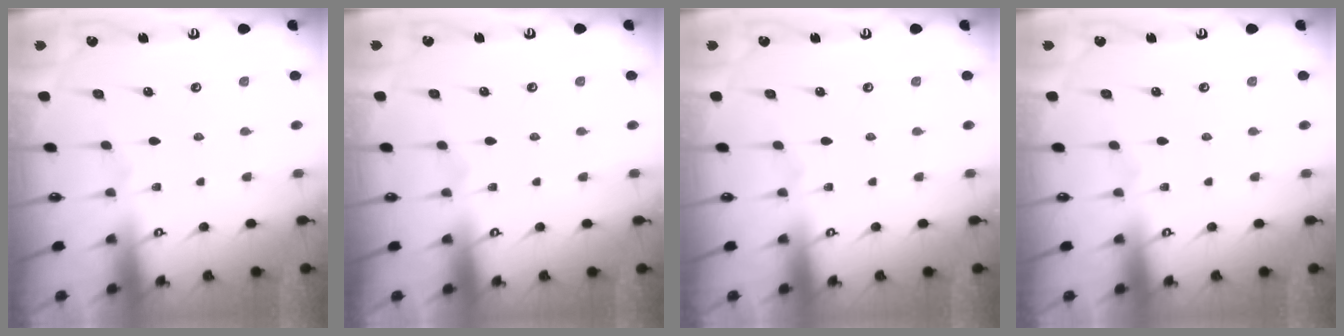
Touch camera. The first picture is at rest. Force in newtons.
{"total": 0.0}
{"total": 0.0}
{"total": 0.0}